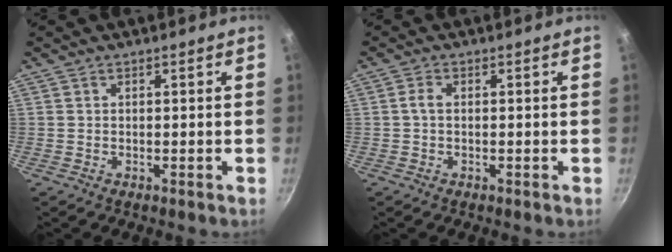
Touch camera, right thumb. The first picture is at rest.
{"total": 1.8, "force": [0.0, 0.5, 1.7], "torque": [-0.047, 0.006, -0.004]}